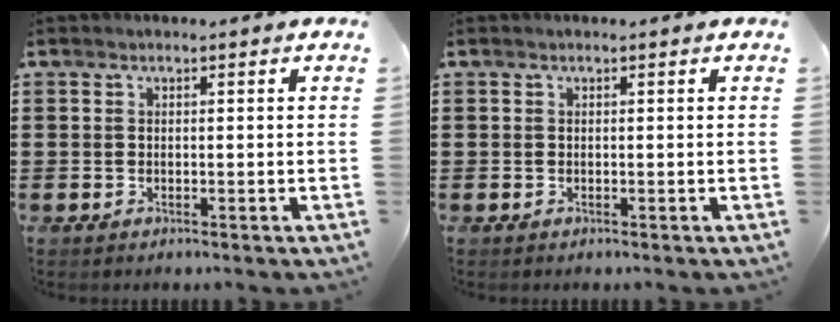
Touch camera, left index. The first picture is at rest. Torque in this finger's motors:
{"motor_torque": [-0.01, 0.02, 0.00, -0.01]}